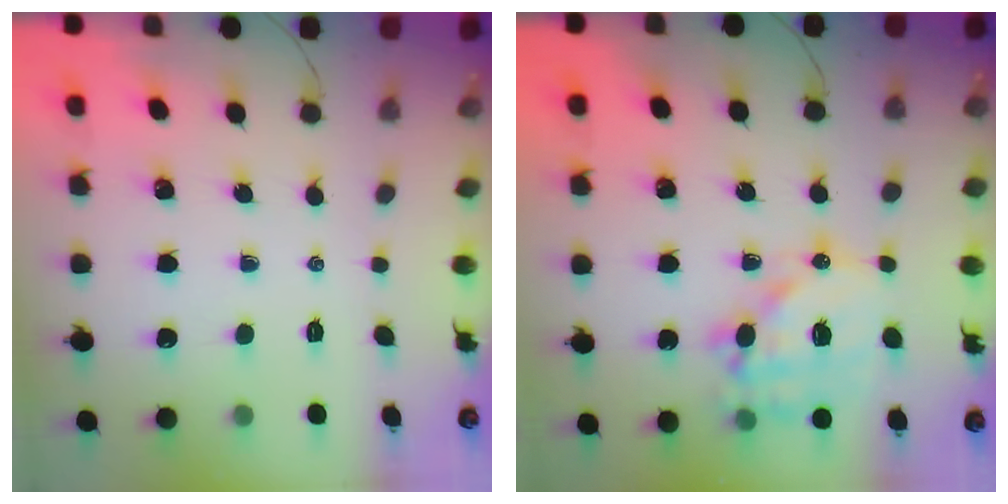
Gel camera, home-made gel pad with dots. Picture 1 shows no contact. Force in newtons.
{"total": 15.4, "press": 15.1, "slide": 3.2}